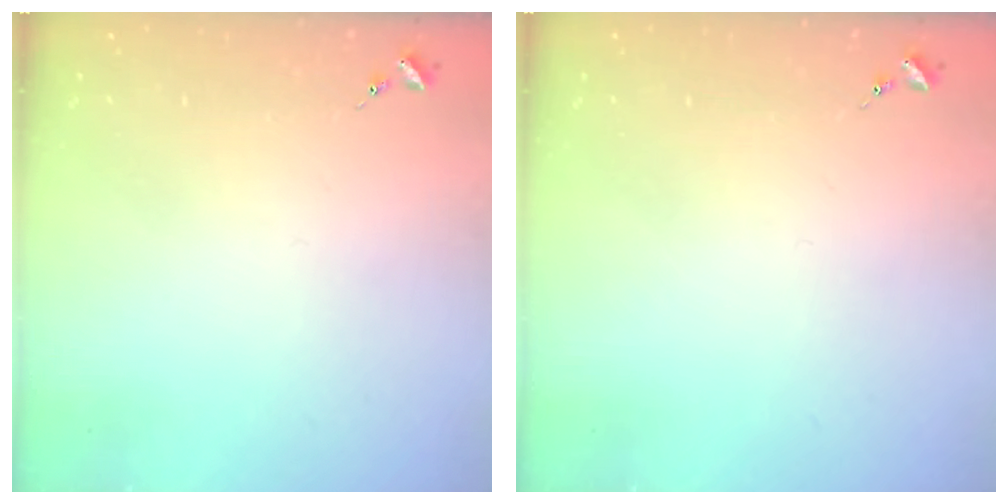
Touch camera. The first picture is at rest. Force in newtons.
{"total": 0.0}